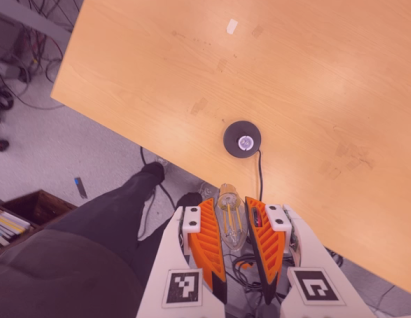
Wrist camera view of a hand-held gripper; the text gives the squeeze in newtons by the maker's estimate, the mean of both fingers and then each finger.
{"total": 13.9, "left": 15.7, "right": 12.1}